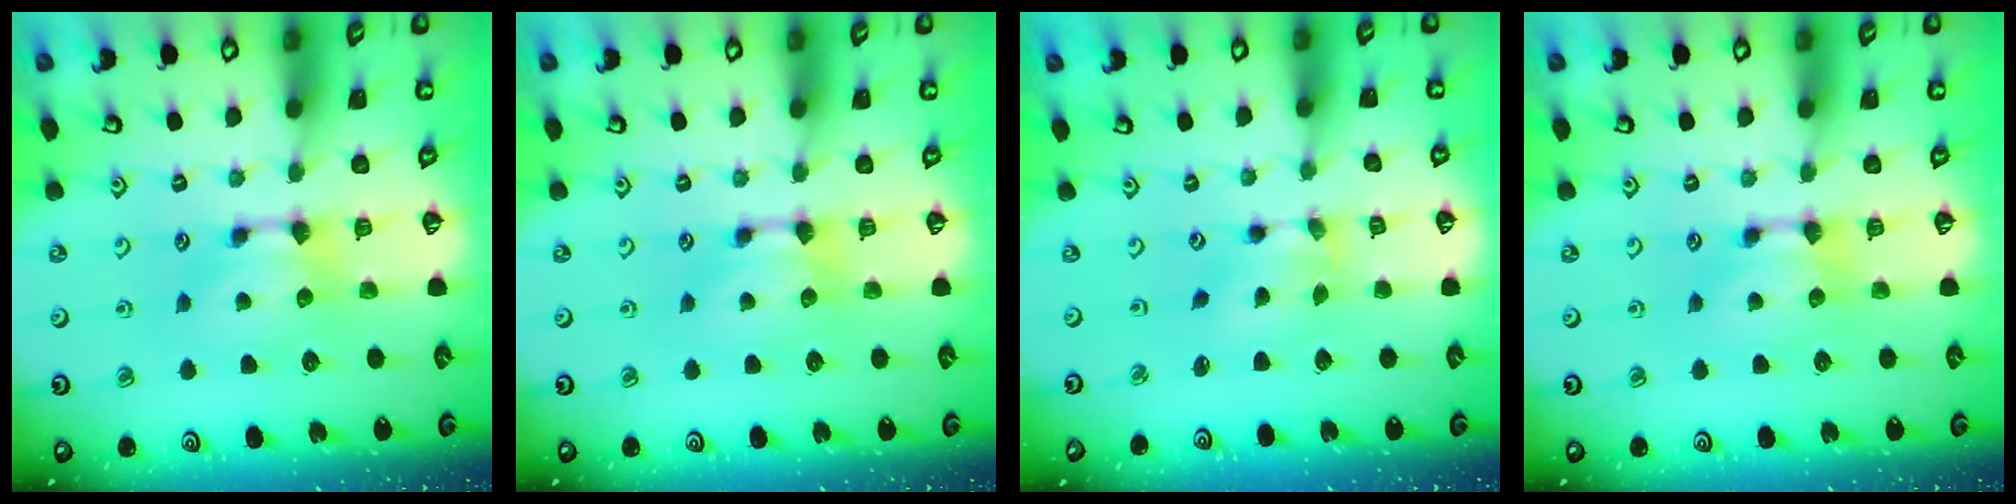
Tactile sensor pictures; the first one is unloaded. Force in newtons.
{"total": 0.0}
{"total": 2.1, "press": 1.4, "slide": 1.5}
{"total": 0.0}